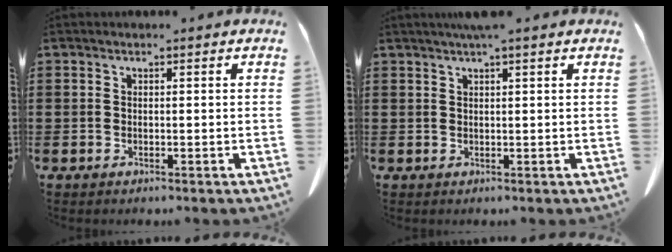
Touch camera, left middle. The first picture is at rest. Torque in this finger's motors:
{"motor_torque": [0.99, -0.71, 0.09, 0.07]}